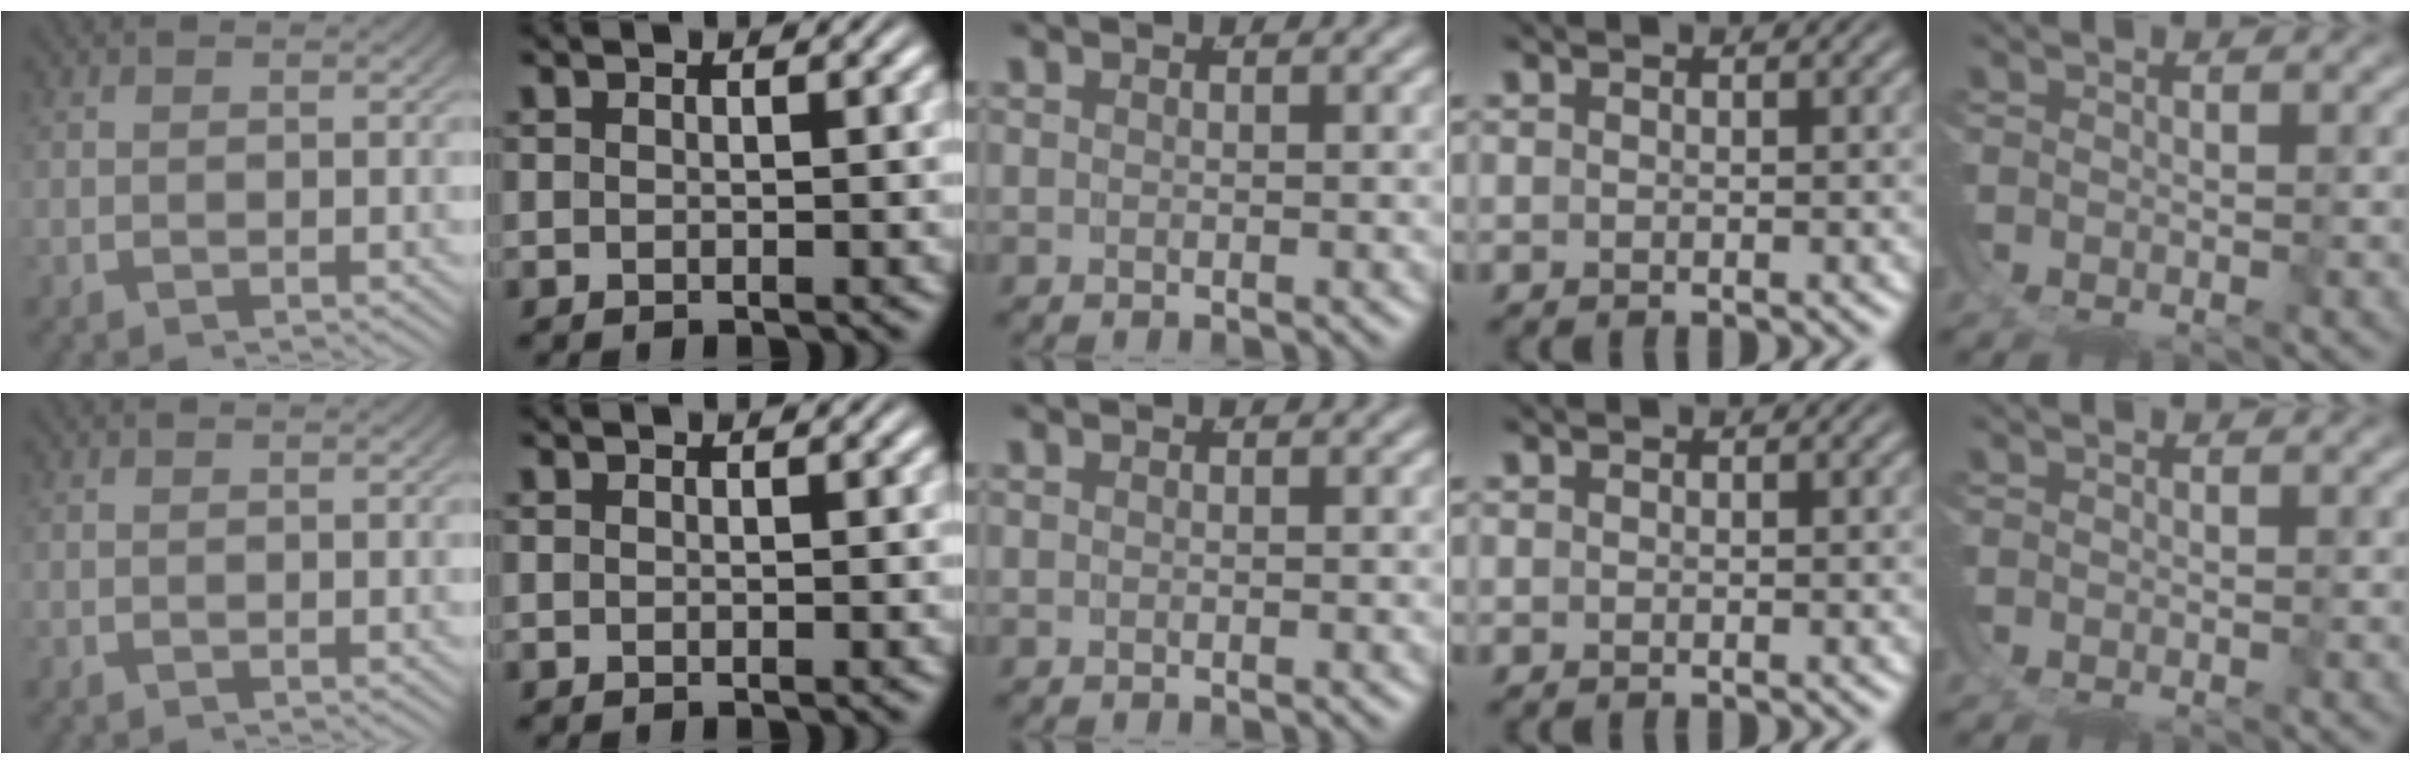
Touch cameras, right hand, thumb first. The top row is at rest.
{}